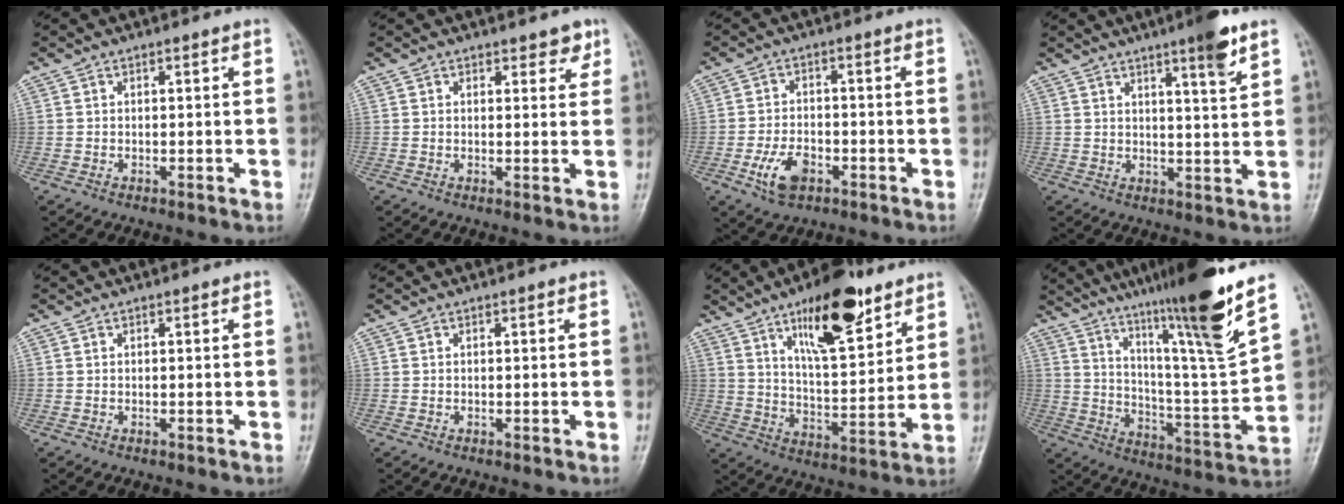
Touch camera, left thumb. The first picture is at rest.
{"total": 2.8, "force": [1.9, 1.6, 1.2], "torque": [0.010, -0.010, 0.023]}
{"total": 6.6, "force": [-3.0, 3.9, 4.5], "torque": [-0.081, 0.013, -0.051]}
{"total": 6.6, "force": [4.2, 0.4, 5.1], "torque": [-0.070, -0.026, 0.061]}
{"total": 0.0}
{"total": 0.0}
{"total": 16.7, "force": [9.8, 5.9, 12.2], "torque": [-0.159, -0.053, 0.161]}
{"total": 21.4, "force": [15.1, -0.3, 15.2], "torque": [-0.217, -0.087, 0.245]}